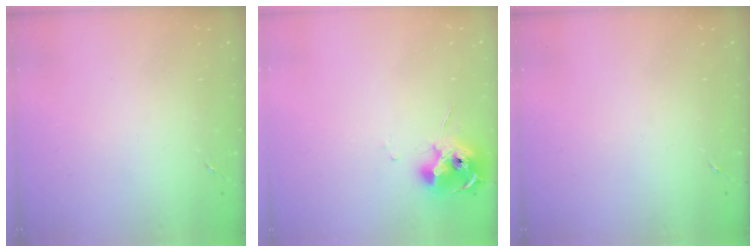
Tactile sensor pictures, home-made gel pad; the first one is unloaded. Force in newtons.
{"total": 11.7, "press": 11.7, "slide": 0.7}
{"total": 0.0}